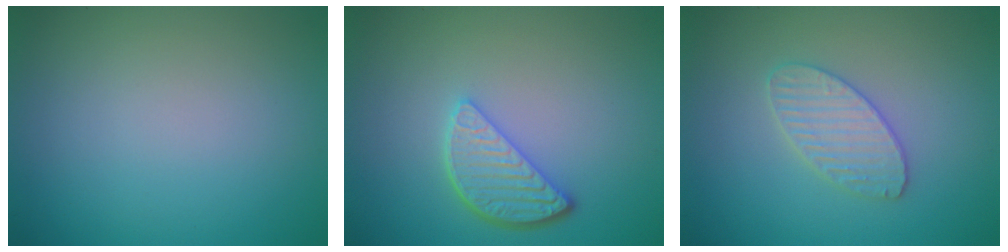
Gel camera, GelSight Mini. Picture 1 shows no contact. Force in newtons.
{"total": 3.5, "press": 2.9, "slide": 2.0}
{"total": 3.0, "press": 3.0, "slide": 0.2}